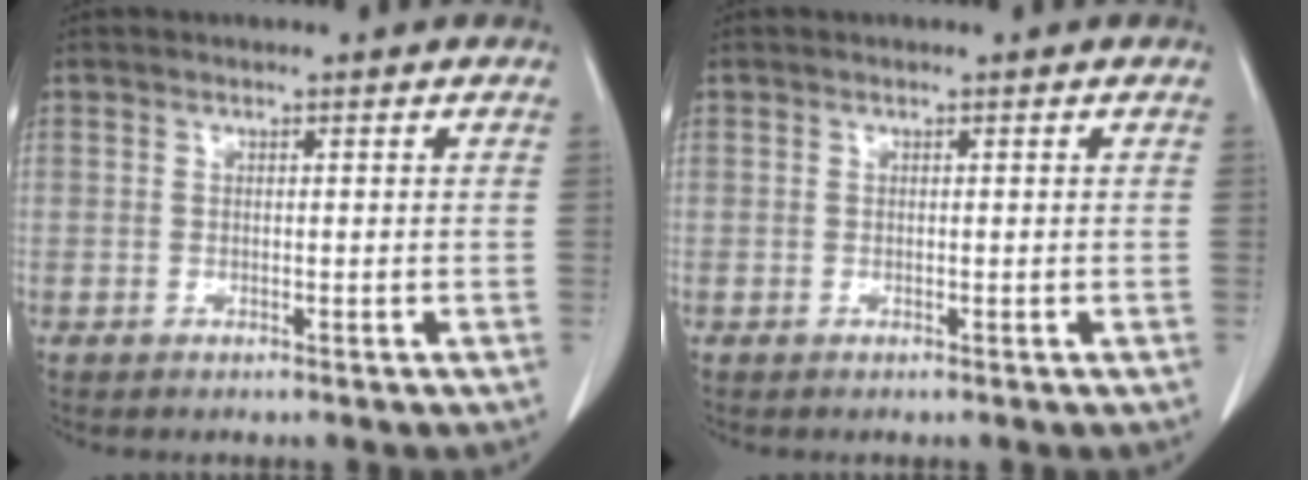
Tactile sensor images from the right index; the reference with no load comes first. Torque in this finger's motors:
{"motor_torque": [-0.04, 0.03, 0.00, 0.00]}